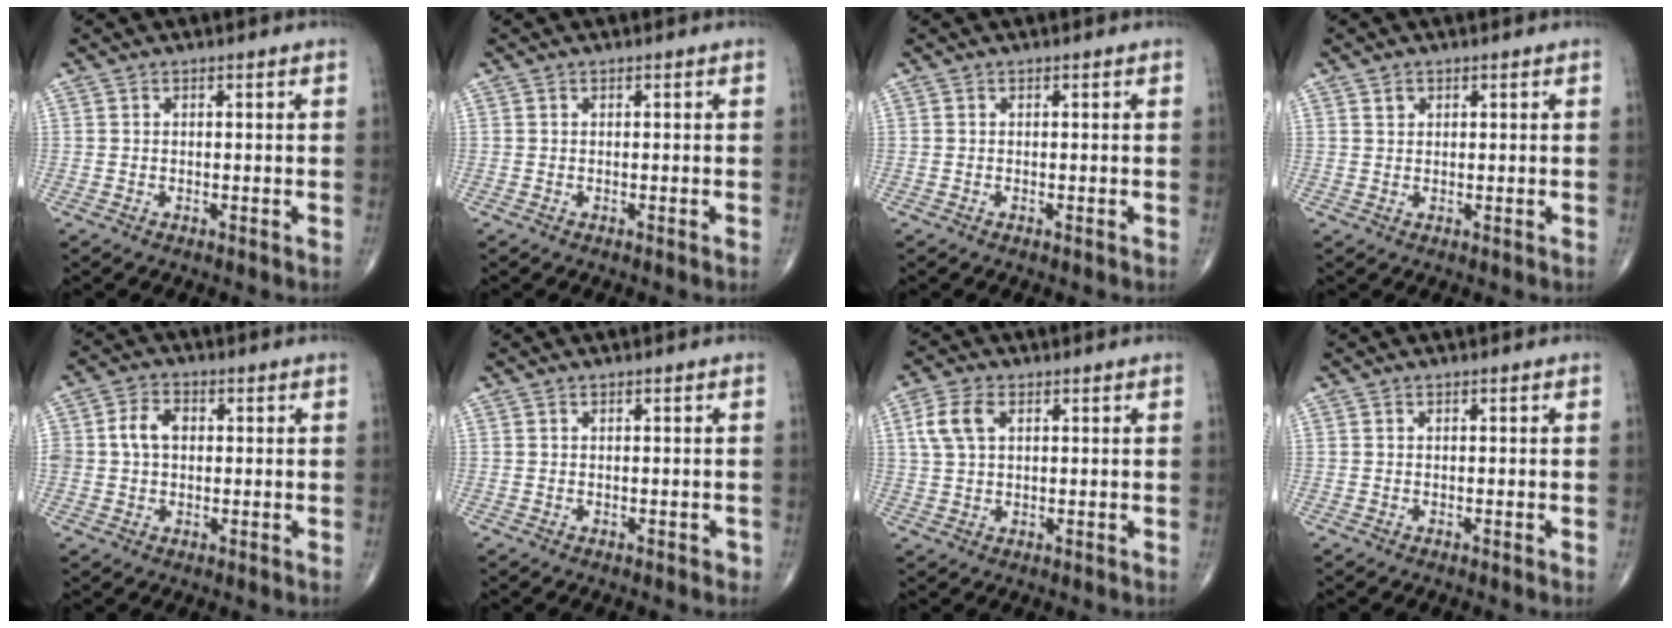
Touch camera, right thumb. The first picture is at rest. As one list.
[{"total": 0.0}, {"total": 0.0}, {"total": 1.3, "force": [0.7, 1.0, 0.4], "torque": [0.000, -0.004, 0.012]}, {"total": 5.6, "force": [0.5, 4.2, 3.7], "torque": [-0.063, 0.013, 0.007]}, {"total": 0.7, "force": [-0.2, 0.5, 0.5], "torque": [-0.005, 0.002, 0.000]}, {"total": 5.8, "force": [1.8, 3.4, 4.3], "torque": [-0.097, 0.009, 0.036]}, {"total": 0.0}]